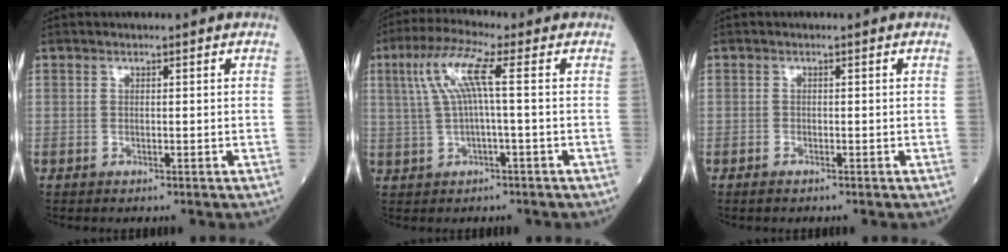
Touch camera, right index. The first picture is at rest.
{"total": 7.1, "force": [1.5, 0.1, 6.9], "torque": [-0.148, 0.026, 0.036]}
{"total": 0.7, "force": [-0.6, 0.2, 0.3], "torque": [-0.014, -0.003, -0.010]}